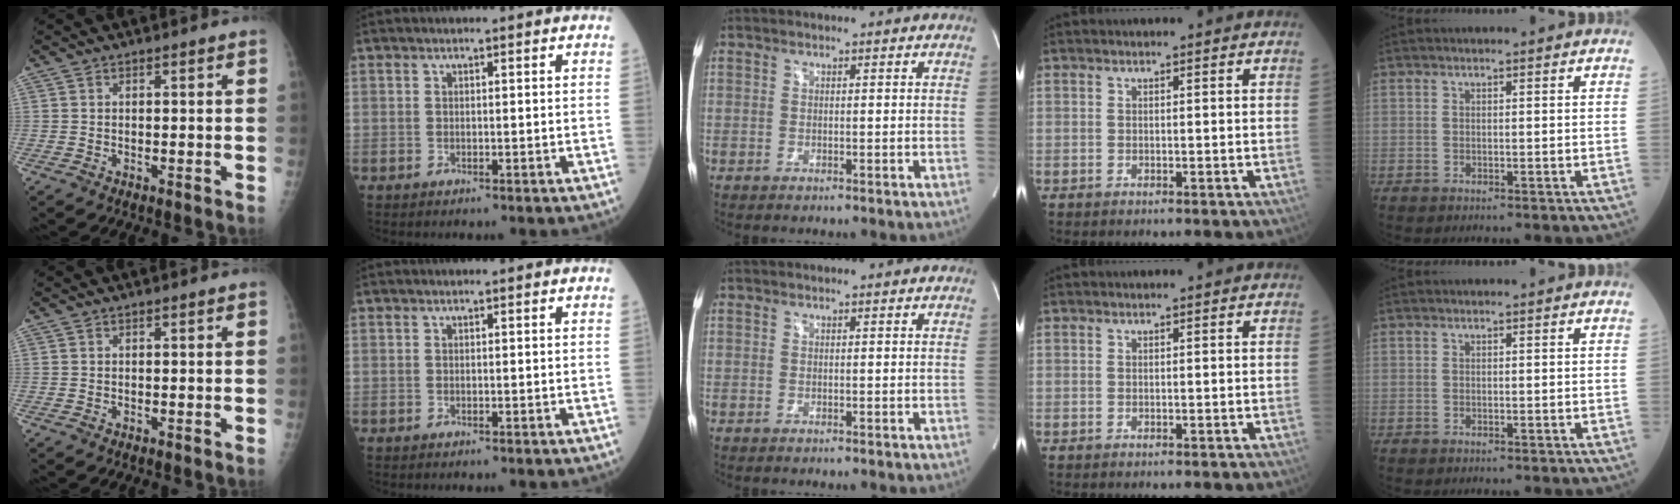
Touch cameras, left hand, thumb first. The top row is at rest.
{}